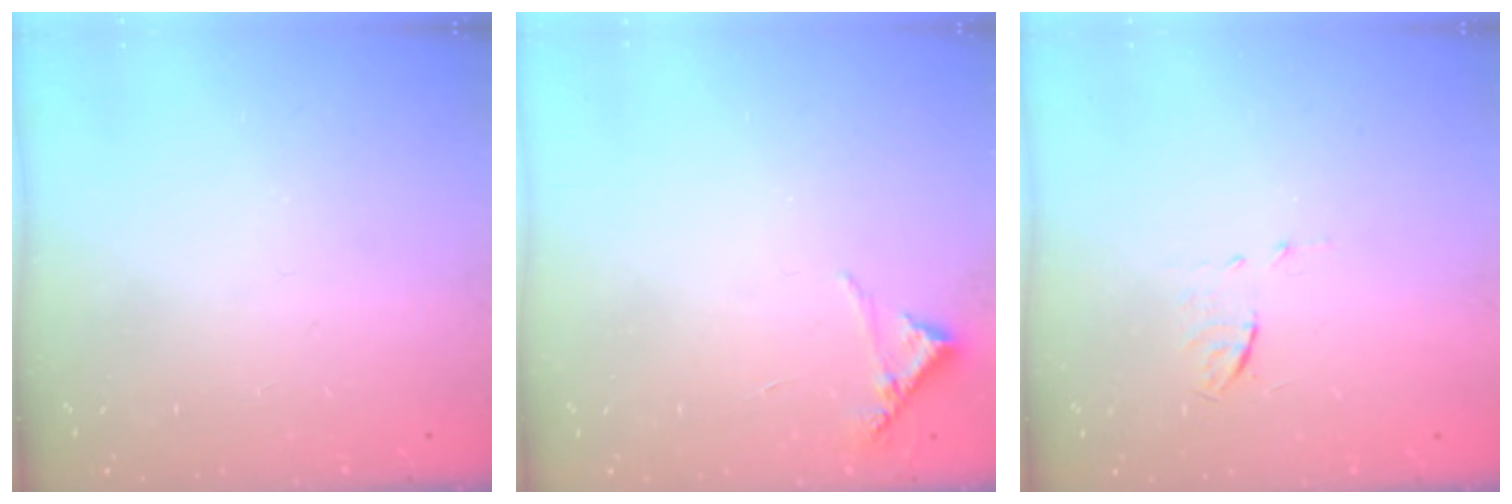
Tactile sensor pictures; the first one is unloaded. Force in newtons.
{"total": 6.4, "press": 6.4, "slide": 0.2}
{"total": 4.2, "press": 4.1, "slide": 0.9}